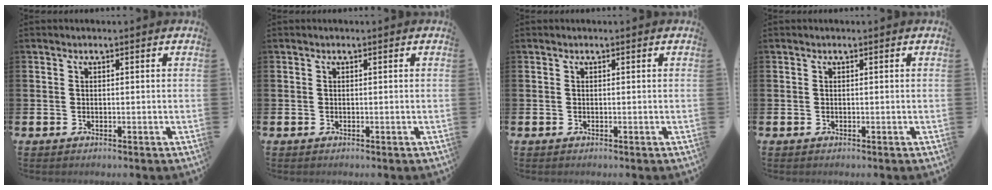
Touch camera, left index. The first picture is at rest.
{"total": 0.0}
{"total": 0.0}
{"total": 0.0}